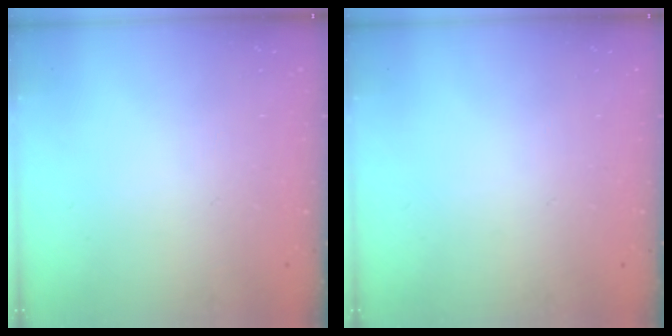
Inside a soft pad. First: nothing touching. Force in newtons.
{"total": 0.0}